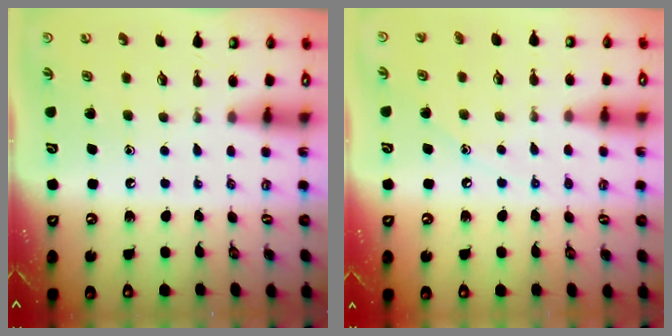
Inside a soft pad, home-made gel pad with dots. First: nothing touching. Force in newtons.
{"total": 6.0, "press": 5.9, "slide": 0.8}